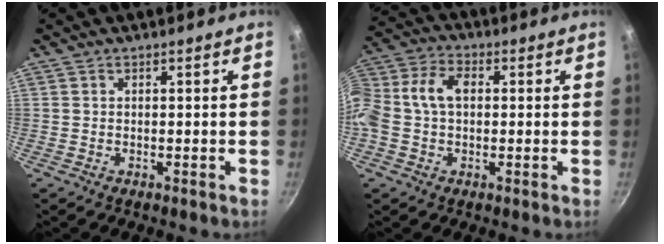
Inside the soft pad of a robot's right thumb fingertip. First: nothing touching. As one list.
[{"total": 11.8, "force": [0.5, 8.2, 8.5], "torque": [-0.160, 0.037, -0.010]}]